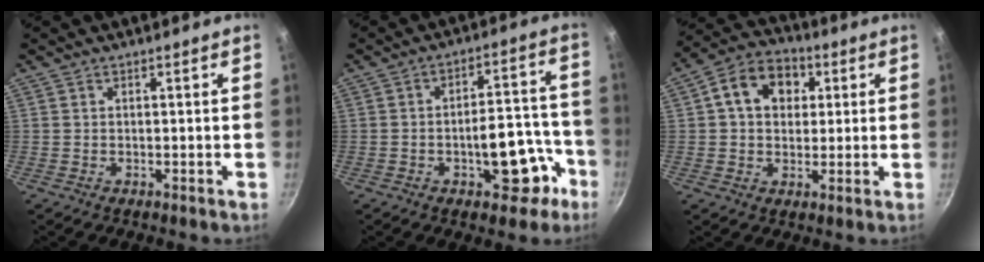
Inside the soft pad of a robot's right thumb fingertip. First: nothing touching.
{"total": 12.7, "force": [-5.4, 6.4, 9.6], "torque": [-0.073, 0.057, -0.066]}
{"total": 11.3, "force": [2.9, 8.6, 6.6], "torque": [-0.081, 0.016, 0.030]}